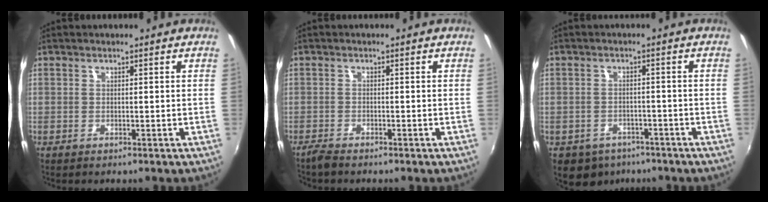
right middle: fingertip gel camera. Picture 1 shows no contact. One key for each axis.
{"total": 2.0, "fx": -1.9, "fy": 0.1, "fz": 0.7, "tx": -0.020, "ty": -0.006, "tz": -0.038}
{"total": 8.9, "fx": -5.6, "fy": 6.3, "fz": 3.0, "tx": -0.083, "ty": -0.001, "tz": -0.069}